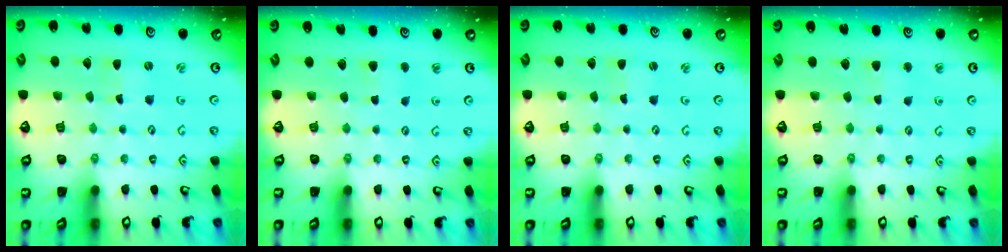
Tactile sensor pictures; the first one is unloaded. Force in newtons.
{"total": 3.6, "press": 3.6, "slide": 0.5}
{"total": 0.0}
{"total": 1.9, "press": 1.9, "slide": 0.5}